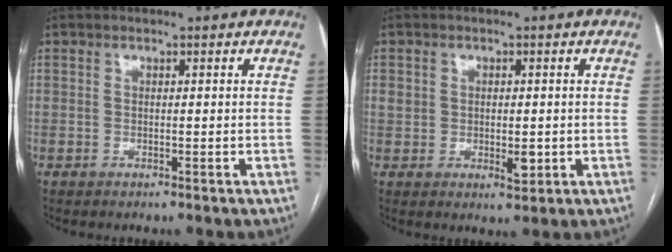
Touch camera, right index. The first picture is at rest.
{"total": 3.9, "force": [-0.2, 2.4, 3.1], "torque": [-0.045, 0.005, 0.006]}